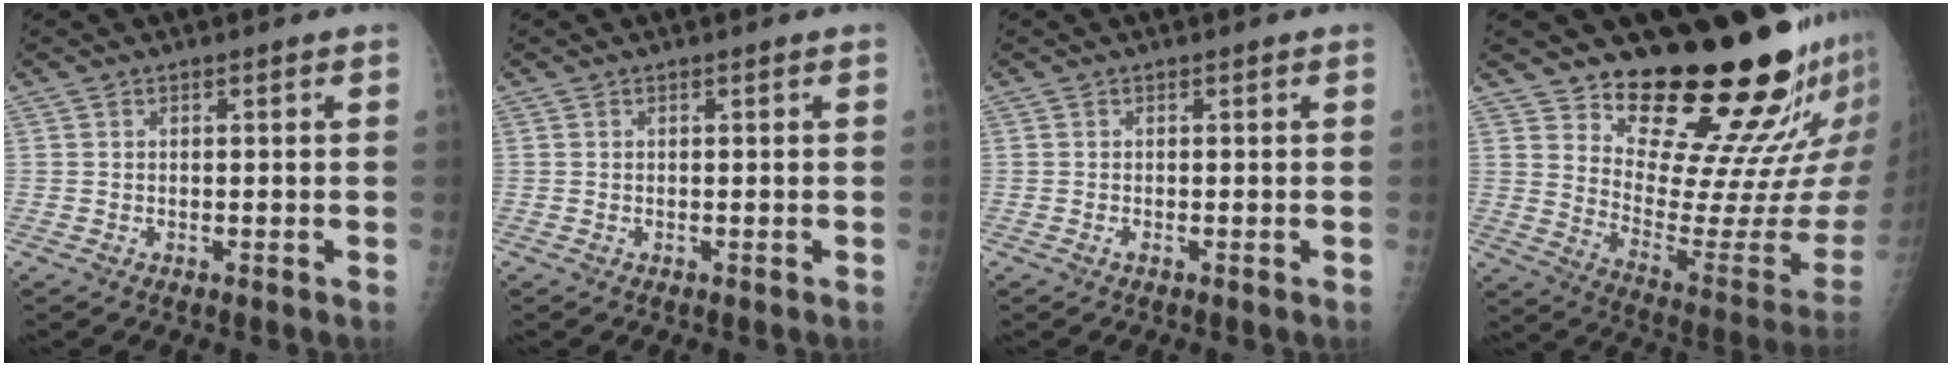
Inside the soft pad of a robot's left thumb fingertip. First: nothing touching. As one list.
[{"total": 0.0}, {"total": 0.6, "force": [-0.1, 0.0, 0.6], "torque": [-0.012, 0.007, 0.001]}, {"total": 19.8, "force": [16.4, 4.9, 10.1], "torque": [-0.097, -0.174, 0.236]}]